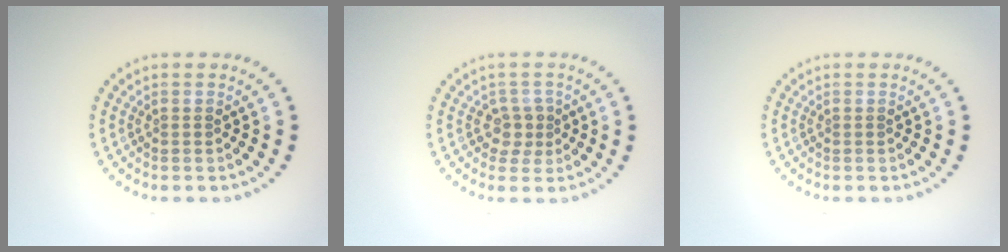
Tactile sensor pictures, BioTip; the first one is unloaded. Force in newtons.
{"total": 1.9, "press": 1.5, "slide": 1.2}
{"total": 0.0}